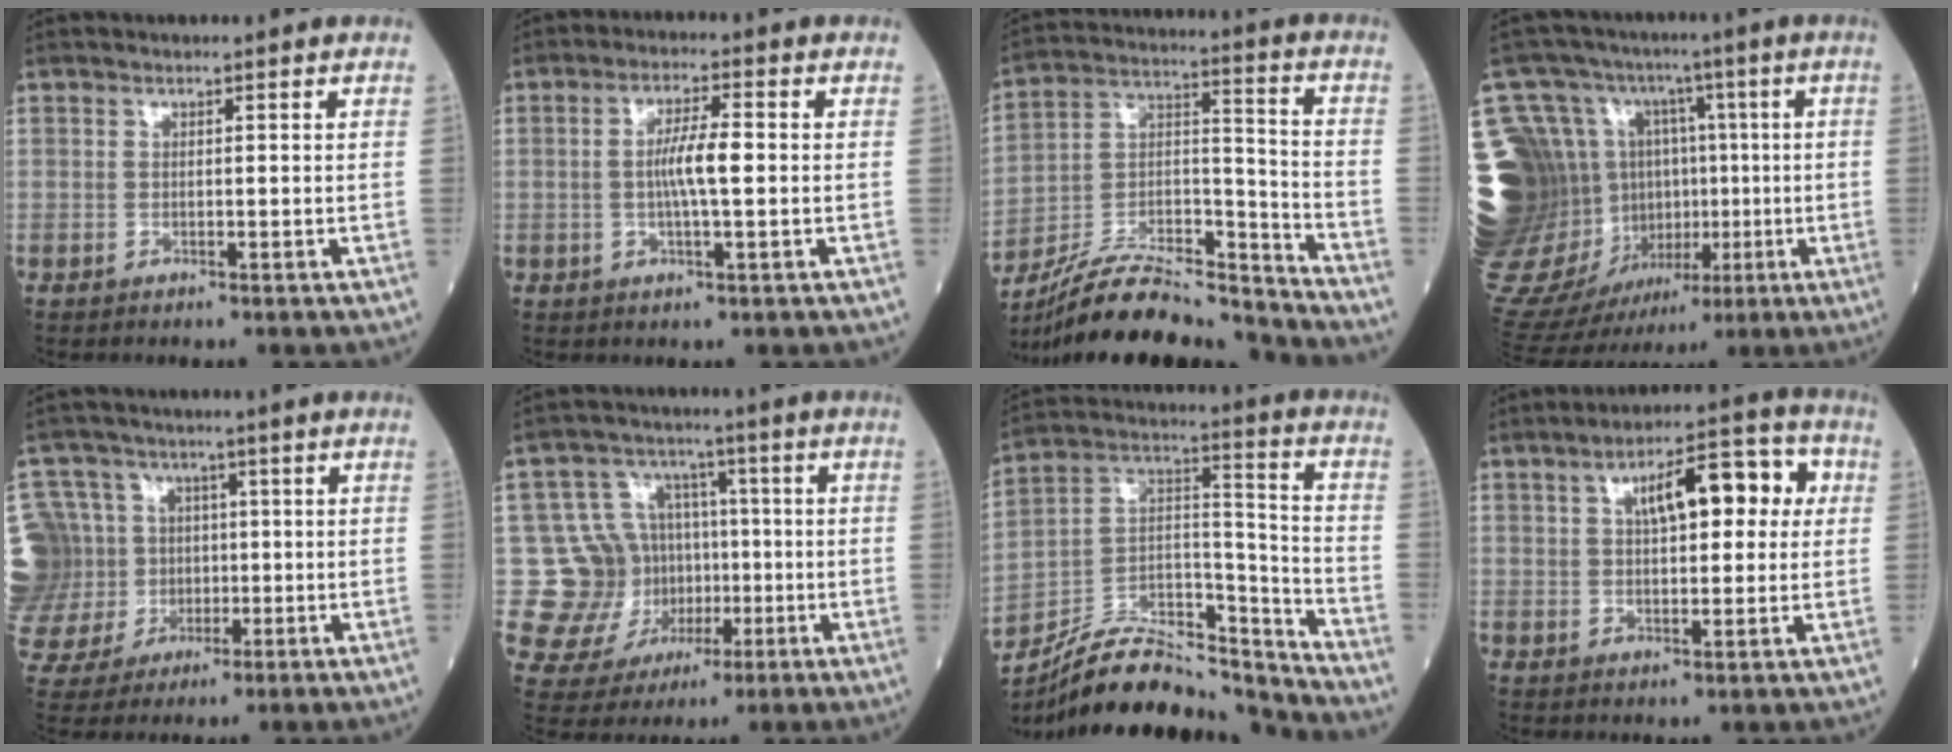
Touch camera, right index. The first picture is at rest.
{"total": 5.3, "force": [-0.2, 0.5, 5.3], "torque": [-0.101, 0.003, -0.006]}
{"total": 19.0, "force": [-18.1, 1.8, 5.8], "torque": [-0.114, 0.021, -0.314]}
{"total": 31.9, "force": [0.3, 25.1, 19.8], "torque": [-0.472, 0.071, 0.036]}
{"total": 16.9, "force": [0.8, 15.4, 7.0], "torque": [-0.217, 0.044, 0.042]}
{"total": 12.6, "force": [-0.7, 11.4, 5.3], "torque": [-0.100, 0.039, 0.015]}
{"total": 18.2, "force": [-17.1, 3.3, 5.3], "torque": [-0.089, 0.046, -0.293]}
{"total": 10.6, "force": [3.0, 4.0, 9.4], "torque": [-0.134, 0.034, 0.043]}